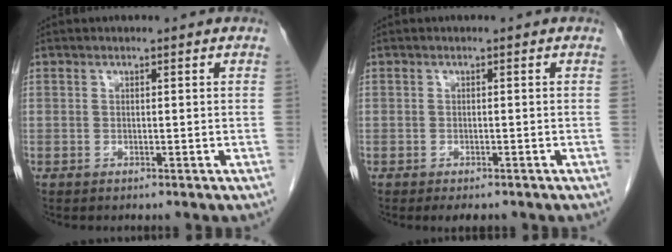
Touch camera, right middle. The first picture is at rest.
{"total": 2.5, "force": [-2.0, 1.1, 1.1], "torque": [-0.014, -0.005, -0.023]}